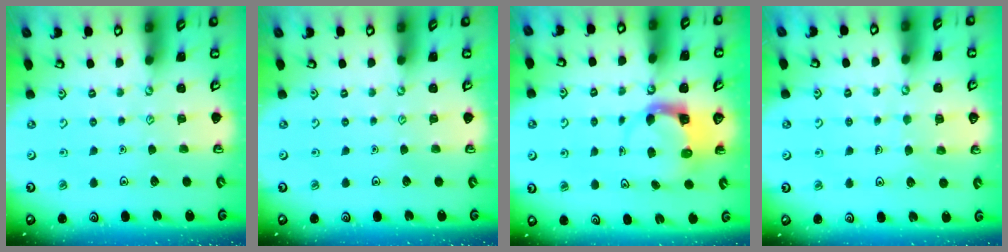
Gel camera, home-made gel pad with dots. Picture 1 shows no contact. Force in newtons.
{"total": 0.0}
{"total": 3.6, "press": 3.6, "slide": 0.6}
{"total": 5.1, "press": 5.0, "slide": 0.4}